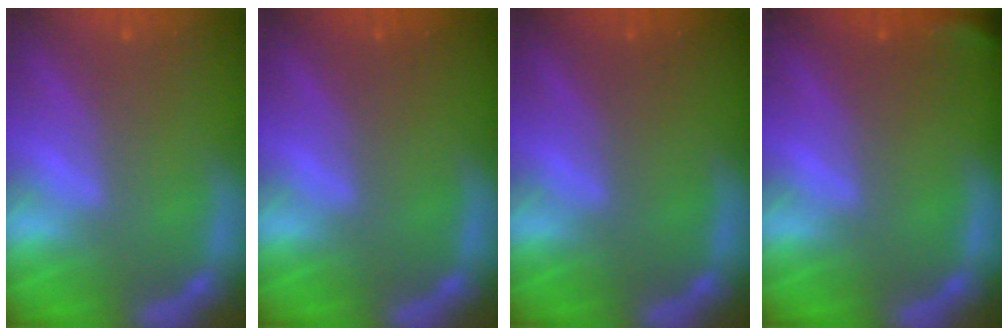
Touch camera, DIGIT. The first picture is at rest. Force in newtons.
{"total": 0.0}
{"total": 0.0}
{"total": 1.9}